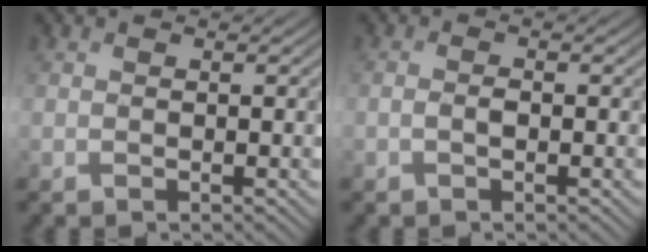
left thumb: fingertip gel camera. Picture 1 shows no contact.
{"total": 1.1, "force": [-0.4, 0.5, 1.0], "torque": [-0.021, 0.004, -0.009]}